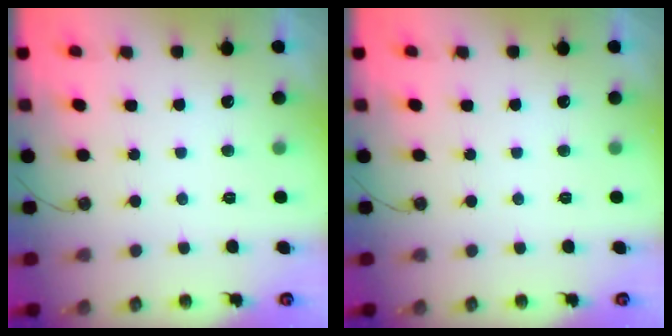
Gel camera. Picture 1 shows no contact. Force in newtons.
{"total": 0.0}